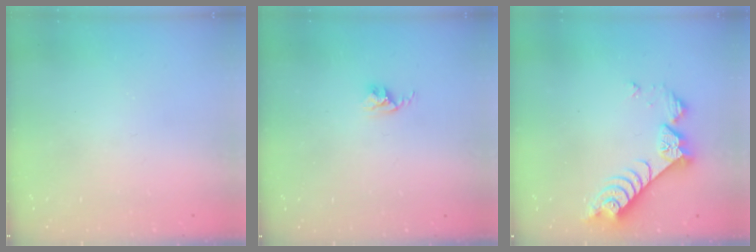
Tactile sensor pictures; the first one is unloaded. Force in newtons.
{"total": 2.6, "press": 2.6, "slide": 0.4}
{"total": 8.1, "press": 8.0, "slide": 0.6}